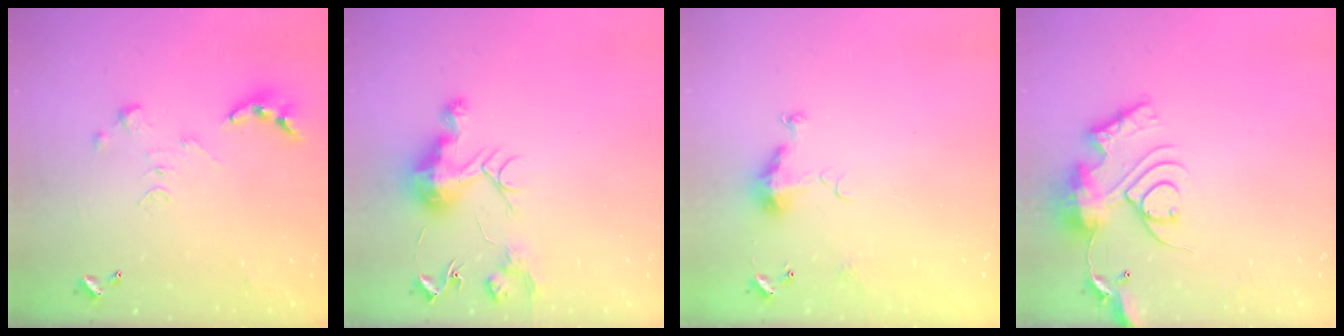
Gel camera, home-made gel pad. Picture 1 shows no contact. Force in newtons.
{"total": 10.0, "press": 10.0, "slide": 0.3}
{"total": 4.9, "press": 4.9, "slide": 0.7}
{"total": 14.9, "press": 14.8, "slide": 1.6}